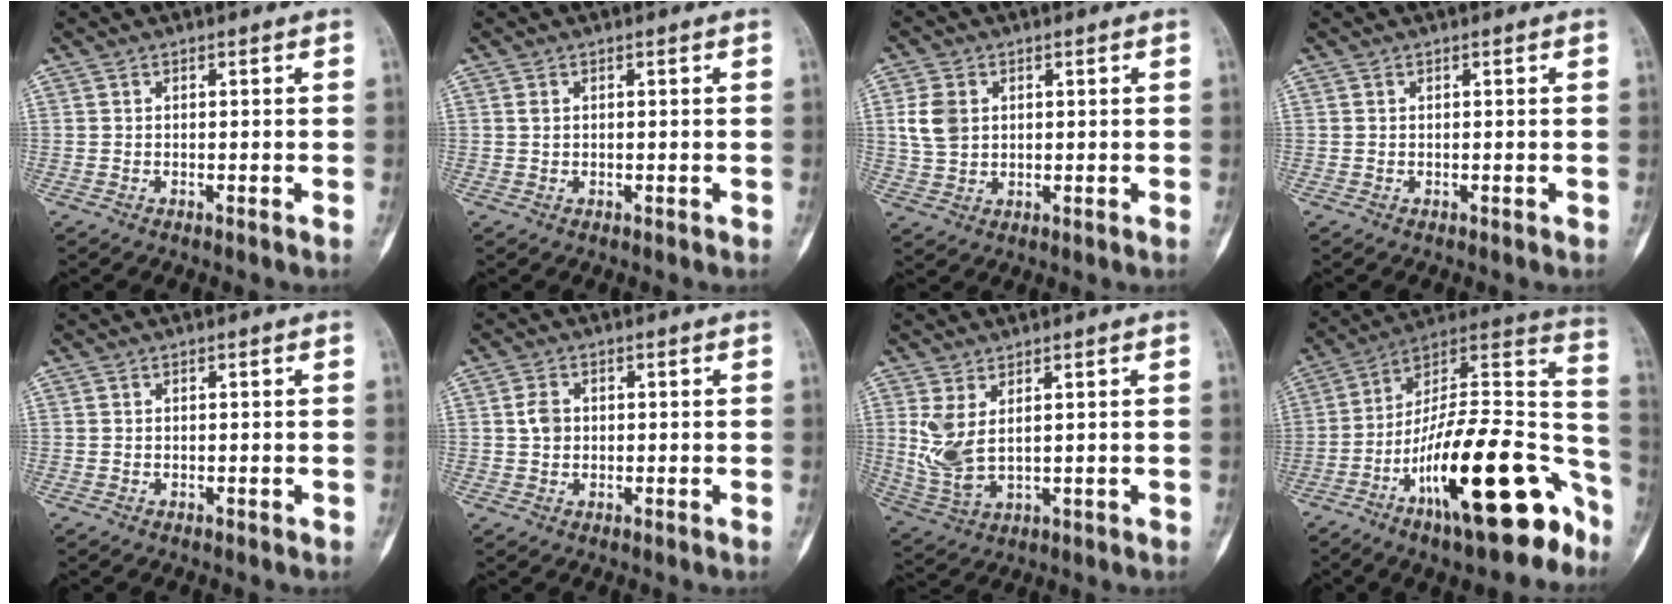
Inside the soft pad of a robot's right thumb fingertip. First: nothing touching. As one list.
[{"total": 1.5, "force": [0.3, 1.2, 0.8], "torque": [-0.008, 0.000, 0.006]}, {"total": 6.1, "force": [1.2, 4.7, 3.7], "torque": [-0.062, 0.000, 0.025]}, {"total": 0.0}, {"total": 0.0}, {"total": 3.2, "force": [0.2, 2.5, 1.9], "torque": [-0.025, 0.004, 0.000]}, {"total": 7.4, "force": [1.7, 4.1, 5.9], "torque": [-0.126, -0.009, 0.053]}, {"total": 28.3, "force": [-13.9, 9.4, 22.8], "torque": [-0.289, 0.090, -0.225]}]